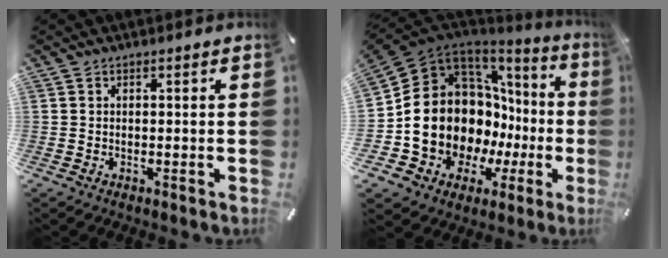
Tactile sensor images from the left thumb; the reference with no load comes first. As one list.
[{"total": 17.3, "force": [-0.7, 14.4, 9.6], "torque": [-0.171, -0.047, 0.008]}]